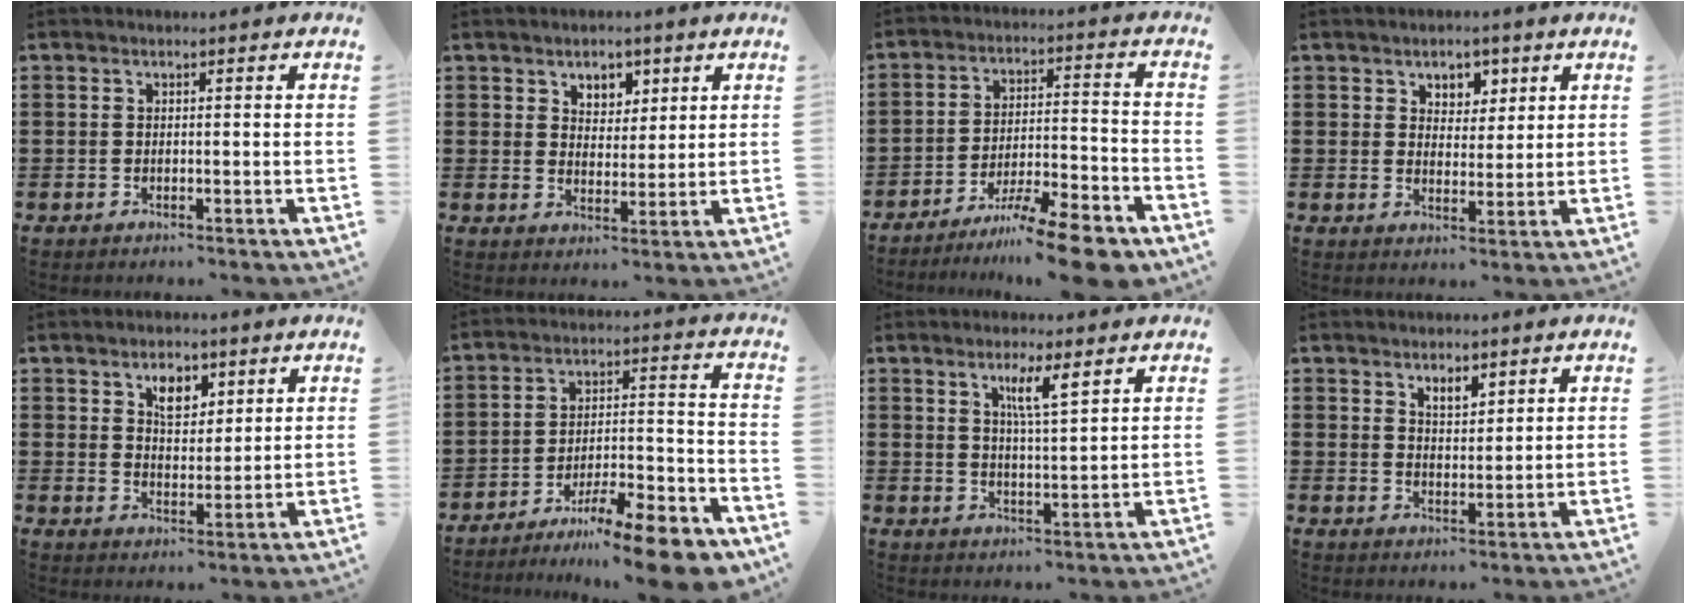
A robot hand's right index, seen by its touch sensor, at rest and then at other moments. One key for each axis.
{"total": 3.8, "fx": 2.6, "fy": 2.6, "fz": 0.9, "tx": -0.024, "ty": 0.010, "tz": 0.045}
{"total": 11.1, "fx": -8.9, "fy": 1.2, "fz": 6.5, "tx": -0.103, "ty": 0.022, "tz": -0.168}
{"total": 3.6, "fx": 2.3, "fy": 2.7, "fz": 0.7, "tx": -0.021, "ty": 0.010, "tz": 0.040}
{"total": 4.7, "fx": 2.7, "fy": 2.7, "fz": 2.7, "tx": -0.048, "ty": 0.004, "tz": 0.044}
{"total": 11.5, "fx": -9.4, "fy": 1.4, "fz": 6.5, "tx": -0.084, "ty": 0.031, "tz": -0.175}
{"total": 4.8, "fx": 2.6, "fy": 0.5, "fz": 3.9, "tx": -0.077, "ty": 0.001, "tz": 0.041}
{"total": 2.9, "fx": 2.3, "fy": 1.2, "fz": 1.3, "tx": -0.023, "ty": 0.001, "tz": 0.041}